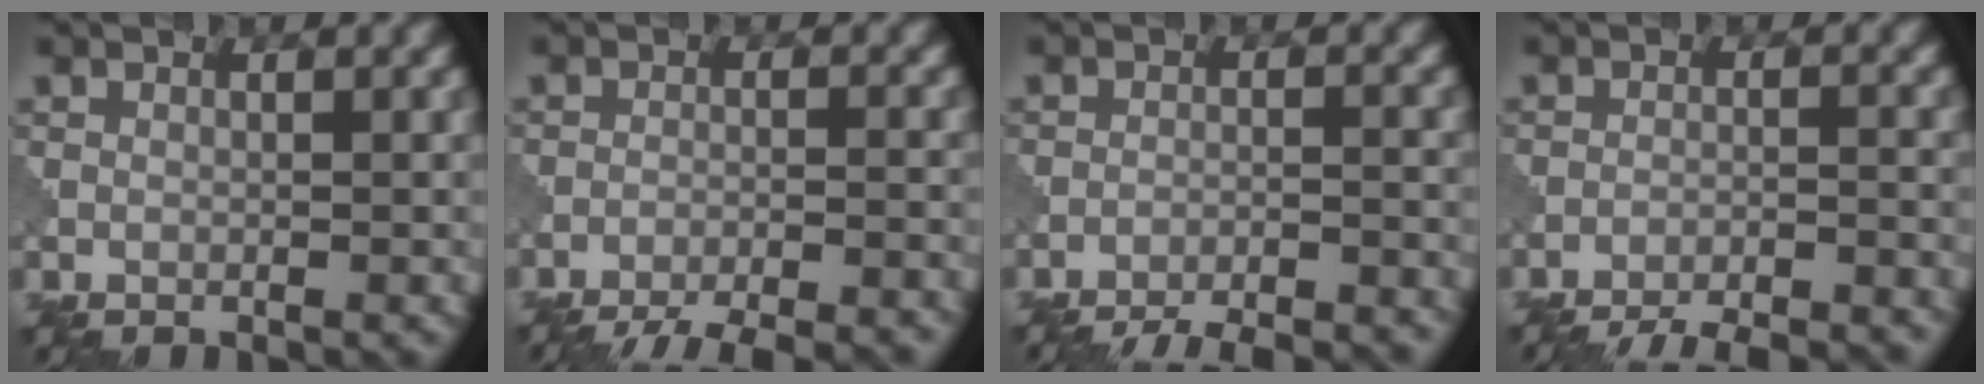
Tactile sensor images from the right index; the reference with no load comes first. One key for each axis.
{"total": 9.4, "fx": -8.8, "fy": 1.7, "fz": 2.9, "tx": -0.036, "ty": -0.006, "tz": -0.125}
{"total": 10.4, "fx": -9.9, "fy": 2.0, "fz": 2.5, "tx": -0.024, "ty": 0.001, "tz": -0.133}
{"total": 10.7, "fx": -10.1, "fy": 2.0, "fz": 2.6, "tx": -0.026, "ty": -0.001, "tz": -0.136}